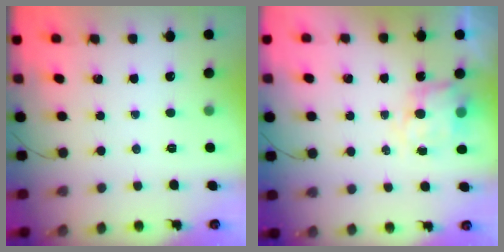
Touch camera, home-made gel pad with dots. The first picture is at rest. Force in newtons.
{"total": 8.5, "press": 8.4, "slide": 1.0}